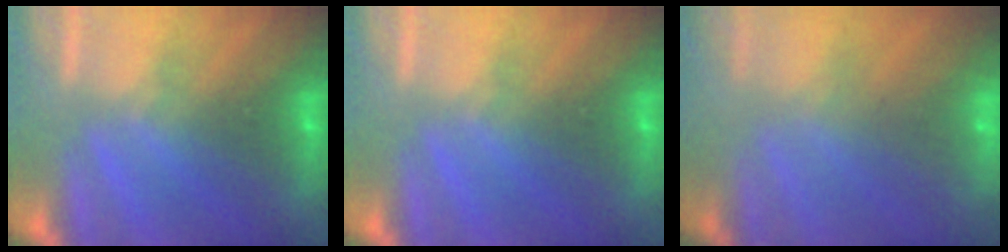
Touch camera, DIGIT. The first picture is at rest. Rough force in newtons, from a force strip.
{"total": 0.0}
{"total": 7.6}